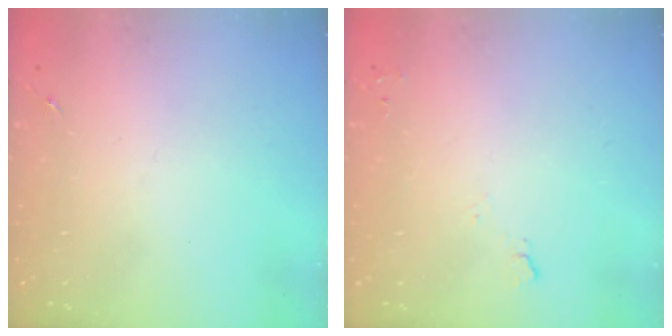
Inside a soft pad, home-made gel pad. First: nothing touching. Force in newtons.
{"total": 5.1, "press": 5.1, "slide": 0.6}